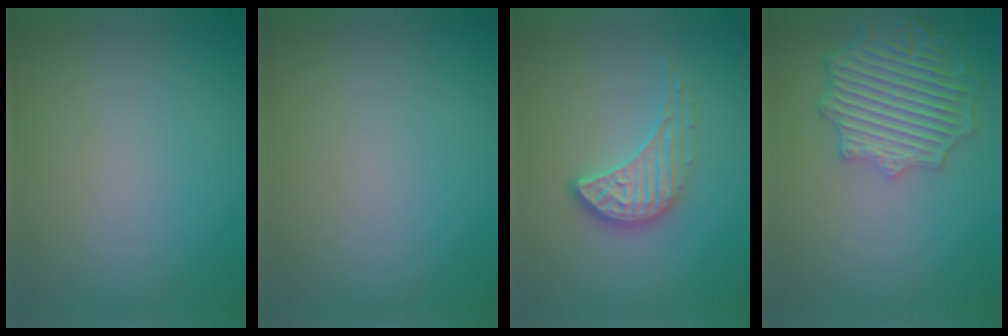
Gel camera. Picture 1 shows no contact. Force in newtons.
{"total": 0.0}
{"total": 3.3, "press": 2.9, "slide": 1.6}
{"total": 6.1, "press": 5.4, "slide": 2.9}